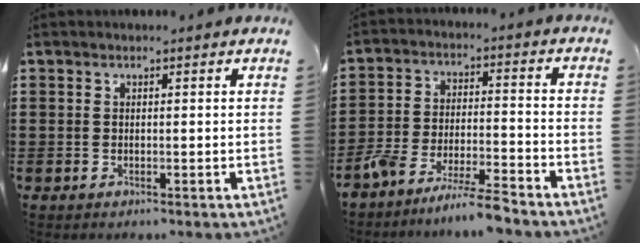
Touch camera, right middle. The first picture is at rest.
{"total": 7.2, "force": [-6.9, 0.0, 1.9], "torque": [-0.038, 0.002, -0.135]}